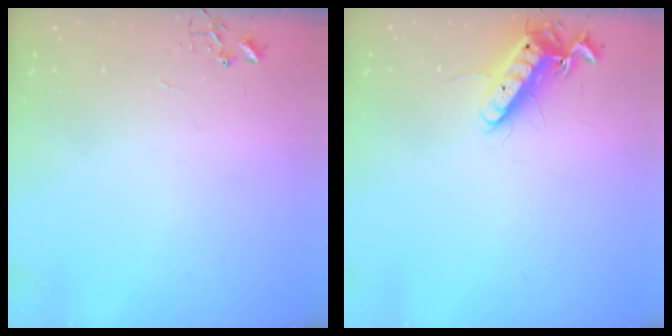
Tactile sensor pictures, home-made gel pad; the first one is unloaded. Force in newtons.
{"total": 12.2, "press": 12.1, "slide": 1.4}